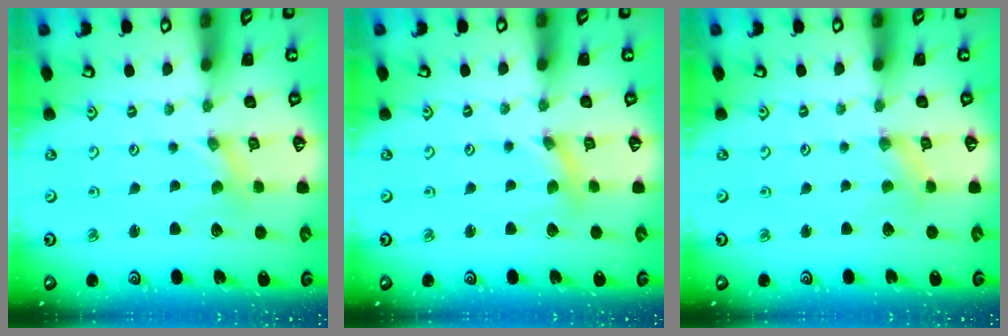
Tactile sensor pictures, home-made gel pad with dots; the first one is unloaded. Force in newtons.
{"total": 1.7, "press": 1.7, "slide": 0.2}
{"total": 1.4, "press": 1.4, "slide": 0.2}